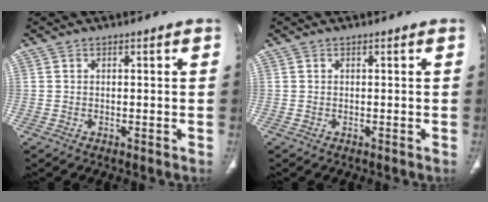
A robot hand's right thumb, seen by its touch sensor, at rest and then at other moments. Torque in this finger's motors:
{"motor_torque": [0.00, 0.00, 0.00, 0.00, 0.00]}